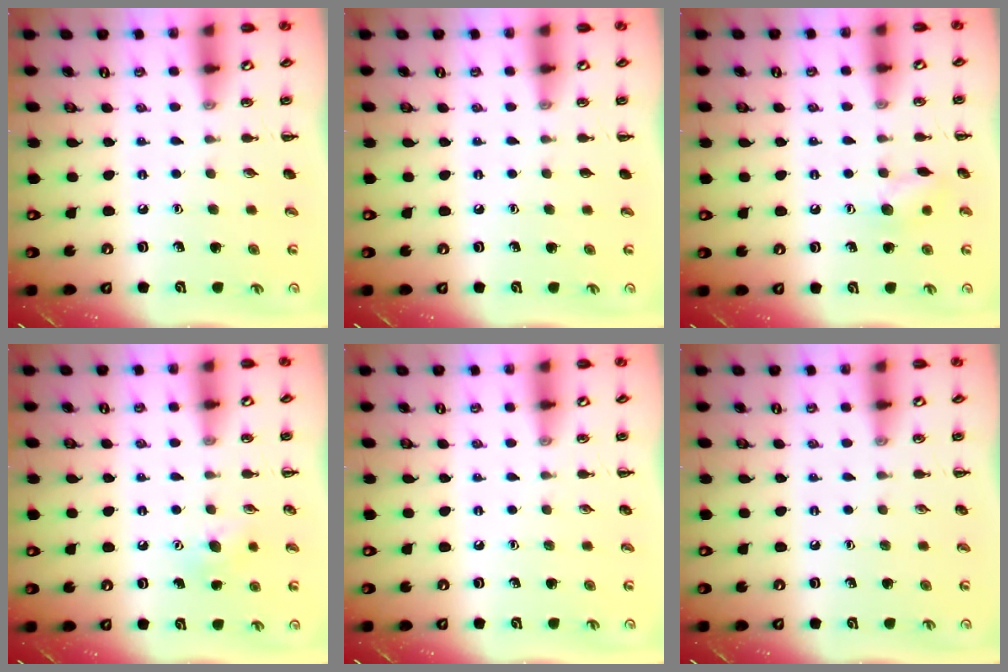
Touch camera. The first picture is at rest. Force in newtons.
{"total": 0.0}
{"total": 7.0, "press": 7.0, "slide": 0.7}
{"total": 5.1, "press": 4.9, "slide": 1.4}
{"total": 0.0}
{"total": 0.0}